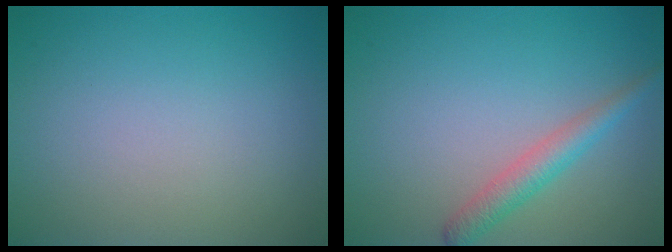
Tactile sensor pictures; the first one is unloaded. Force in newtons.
{"total": 2.5, "press": 2.5, "slide": 0.1}